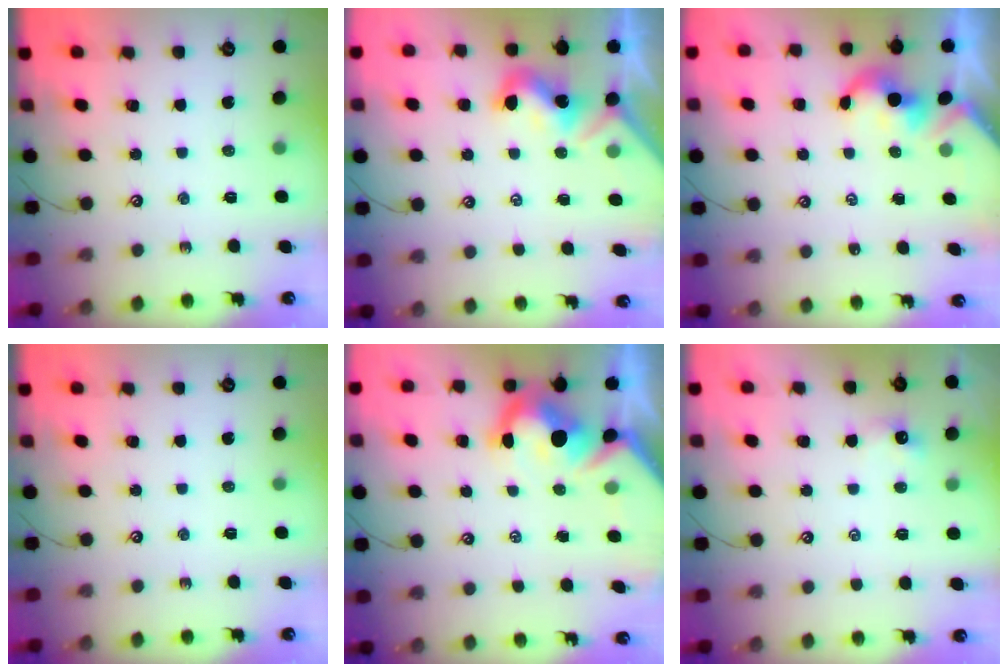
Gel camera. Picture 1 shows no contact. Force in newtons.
{"total": 1.8, "press": 1.8, "slide": 0.2}
{"total": 2.3, "press": 2.3, "slide": 0.2}
{"total": 0.0}
{"total": 11.7, "press": 11.6, "slide": 1.7}
{"total": 0.0}